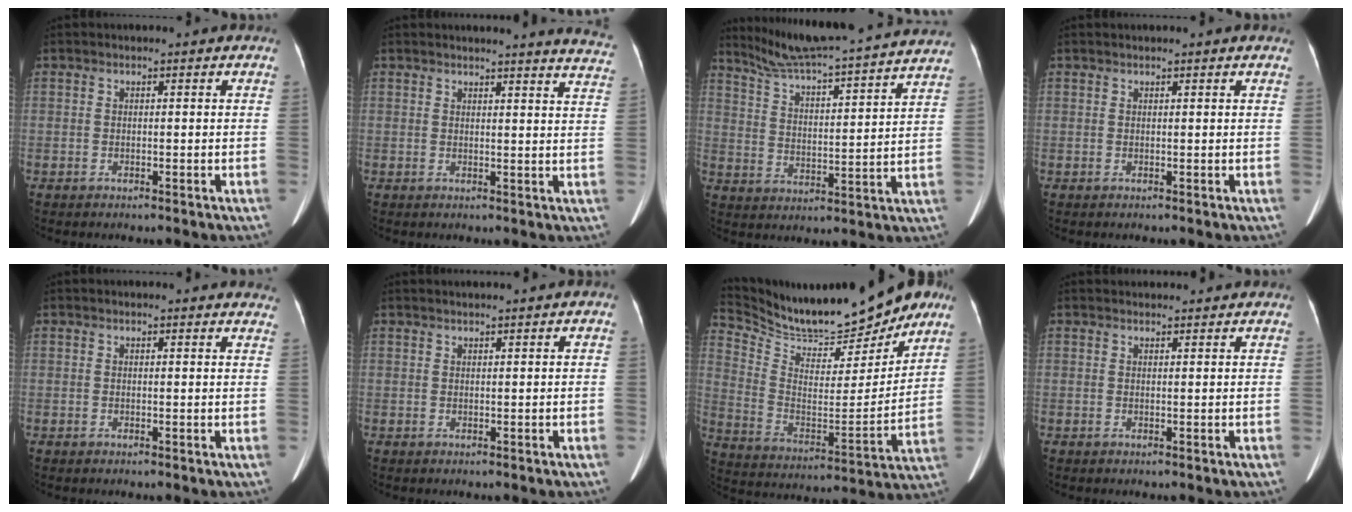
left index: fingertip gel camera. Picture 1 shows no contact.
{"total": 10.9, "force": [10.4, 0.0, 3.5], "torque": [-0.032, -0.050, 0.095]}
{"total": 24.3, "force": [22.4, -0.4, 9.6], "torque": [-0.157, -0.027, 0.305]}
{"total": 1.7, "force": [1.6, -0.2, 0.6], "torque": [-0.015, 0.021, 0.025]}
{"total": 7.6, "force": [7.3, 1.3, 1.7], "torque": [-0.001, 0.006, 0.057]}
{"total": 1.5, "force": [1.1, -0.3, 0.9], "torque": [-0.017, 0.014, 0.024]}
{"total": 21.7, "force": [19.4, 4.9, 8.5], "torque": [-0.161, -0.018, 0.305]}
{"total": 3.3, "force": [3.2, 0.3, 0.5], "torque": [-0.011, 0.026, 0.045]}